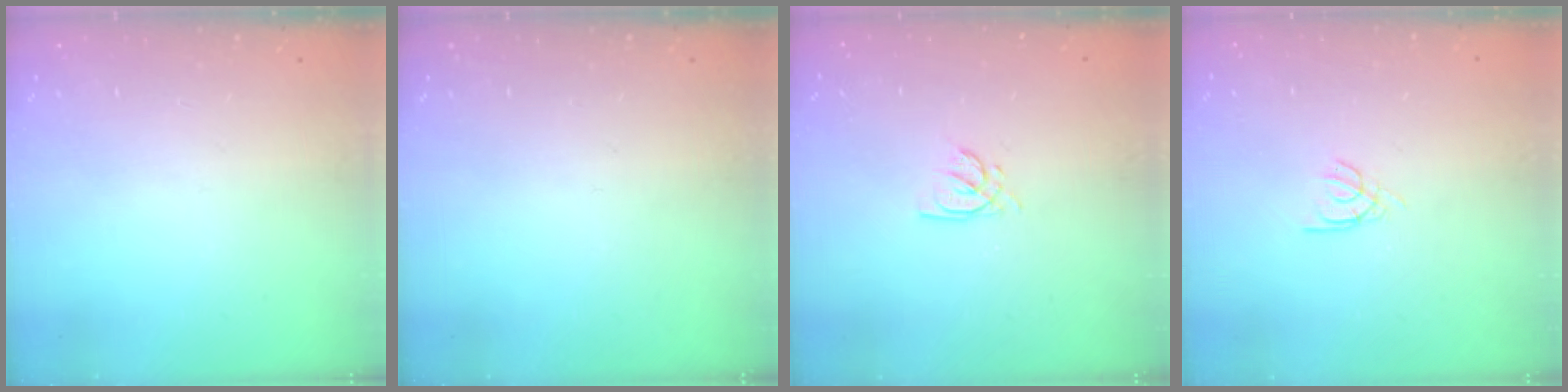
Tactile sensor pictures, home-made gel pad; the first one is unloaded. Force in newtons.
{"total": 0.0}
{"total": 2.6, "press": 2.6, "slide": 0.2}
{"total": 2.2, "press": 2.2, "slide": 0.2}